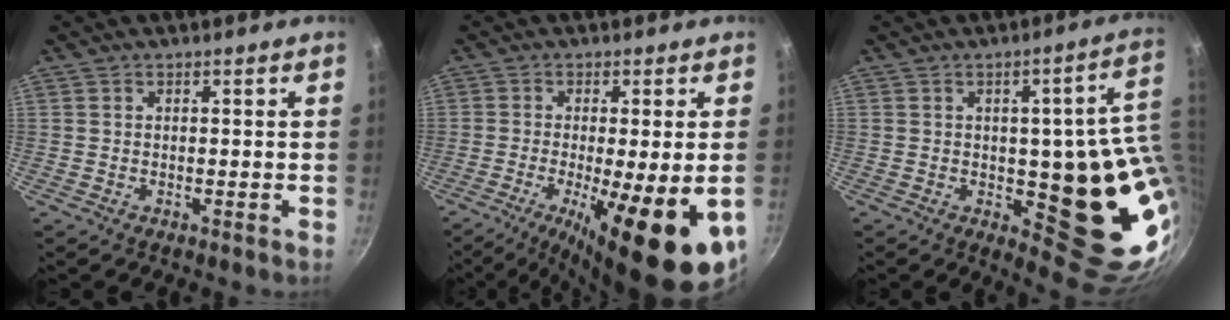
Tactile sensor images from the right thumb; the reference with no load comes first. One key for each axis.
{"total": 18.7, "fx": -6.0, "fy": 4.7, "fz": 17.1, "tx": -0.256, "ty": -0.018, "tz": -0.082}
{"total": 19.3, "fx": 0.4, "fy": 7.7, "fz": 17.7, "tx": -0.148, "ty": -0.021, "tz": 0.015}